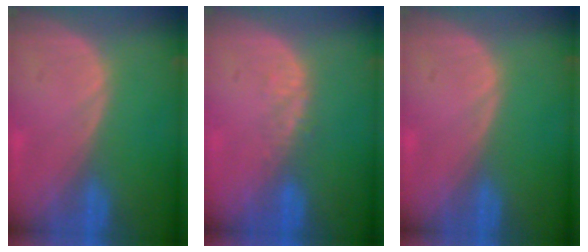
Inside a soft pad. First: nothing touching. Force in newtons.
{"total": 2.5, "press": 1.9, "slide": 1.7}
{"total": 0.0}